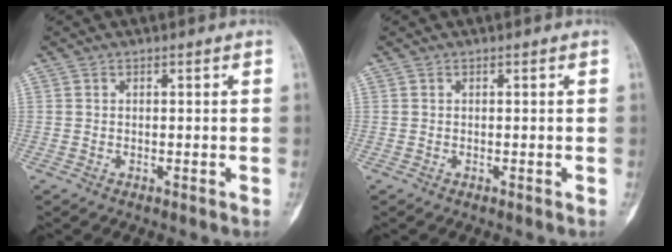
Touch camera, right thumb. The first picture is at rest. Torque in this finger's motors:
{"motor_torque": [1.32, 1.32, -0.07, 0.07, 0.00]}